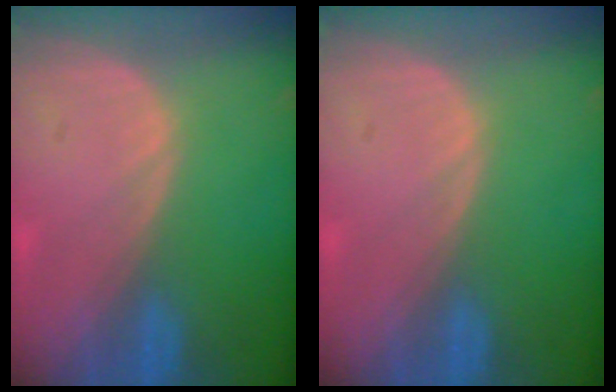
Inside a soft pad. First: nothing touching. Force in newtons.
{"total": 0.0}